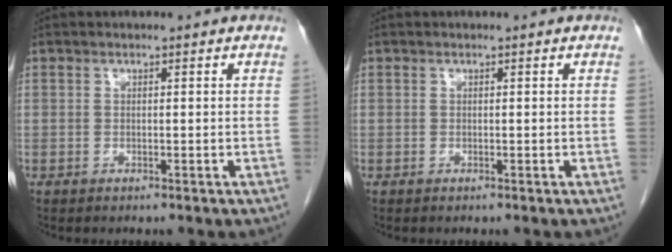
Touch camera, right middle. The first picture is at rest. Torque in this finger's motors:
{"motor_torque": [0.00, 0.00, 0.00, -0.01]}